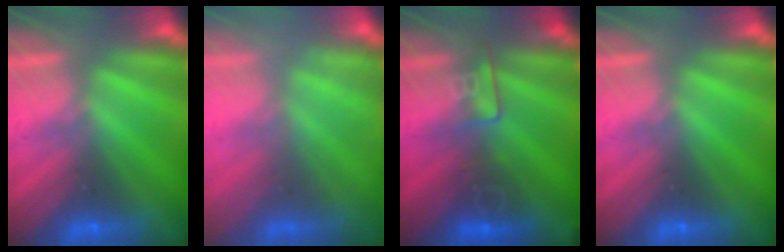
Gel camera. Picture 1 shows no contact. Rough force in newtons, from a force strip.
{"total": 2.3}
{"total": 2.4}
{"total": 0.0}